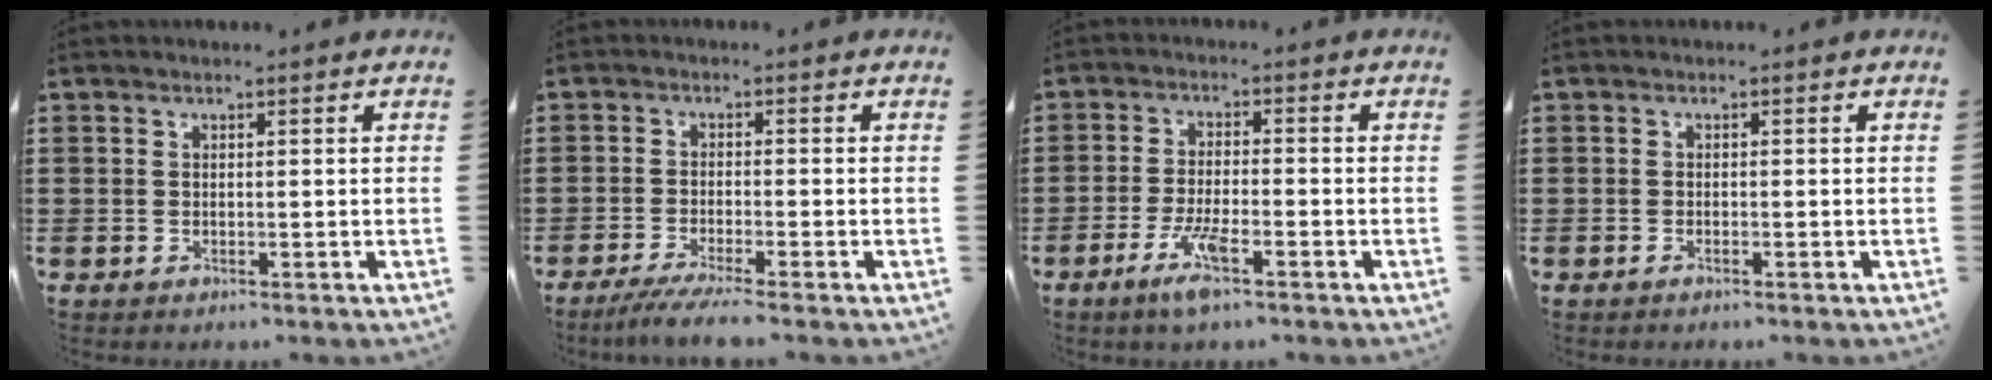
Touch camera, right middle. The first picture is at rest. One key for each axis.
{"total": 3.1, "fx": -2.6, "fy": -0.4, "fz": 1.7, "tx": -0.035, "ty": -0.010, "tz": -0.051}
{"total": 5.7, "fx": -3.1, "fy": 1.1, "fz": 4.7, "tx": -0.101, "ty": -0.008, "tz": -0.058}
{"total": 0.5, "fx": -0.4, "fy": 0.1, "fz": 0.3, "tx": -0.007, "ty": -0.002, "tz": -0.007}